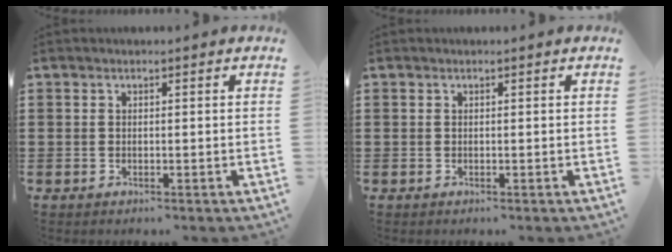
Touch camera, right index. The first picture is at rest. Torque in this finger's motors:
{"motor_torque": [-0.08, 0.00, 0.01, -0.01]}